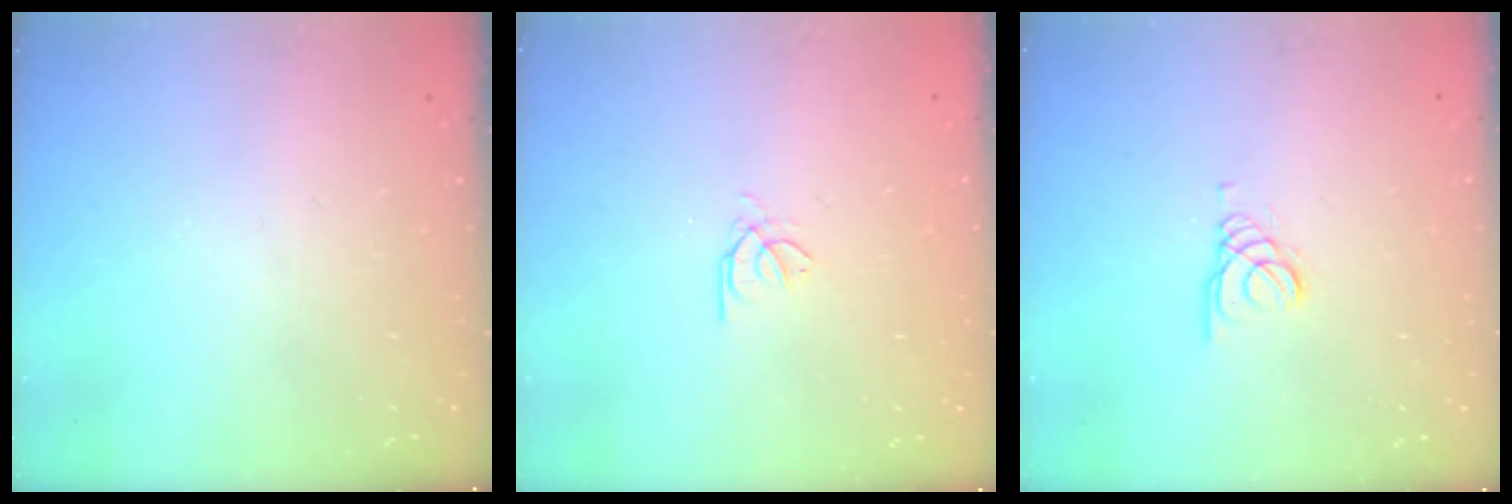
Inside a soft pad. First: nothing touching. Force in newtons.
{"total": 0.9, "press": 0.8, "slide": 0.4}
{"total": 1.5, "press": 1.5, "slide": 0.1}